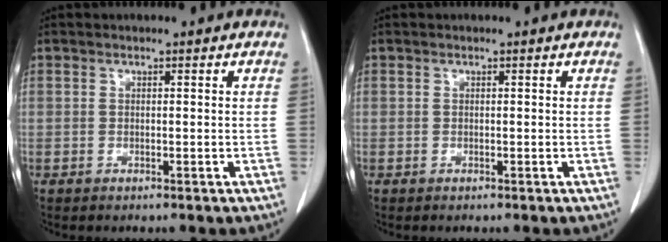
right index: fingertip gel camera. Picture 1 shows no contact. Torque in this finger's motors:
{"motor_torque": [0.00, 0.00, 0.01, 0.00]}